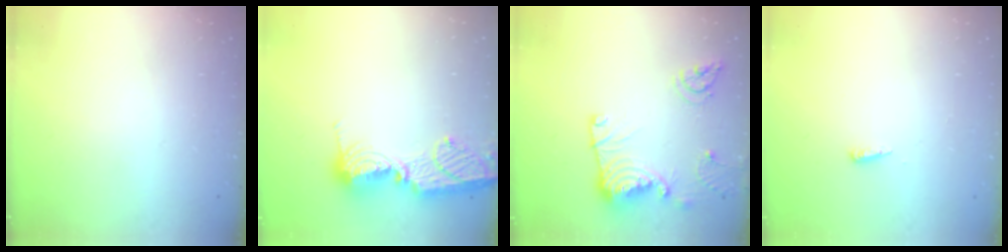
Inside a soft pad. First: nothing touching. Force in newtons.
{"total": 12.7, "press": 12.6, "slide": 1.2}
{"total": 14.1, "press": 14.0, "slide": 1.1}
{"total": 3.8, "press": 3.7, "slide": 0.6}